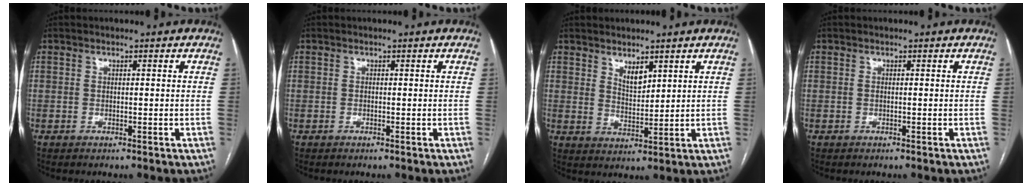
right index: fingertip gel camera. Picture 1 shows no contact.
{"total": 0.0}
{"total": 3.6, "force": [2.5, 1.3, 2.2], "torque": [-0.041, -0.009, 0.052]}
{"total": 0.0}